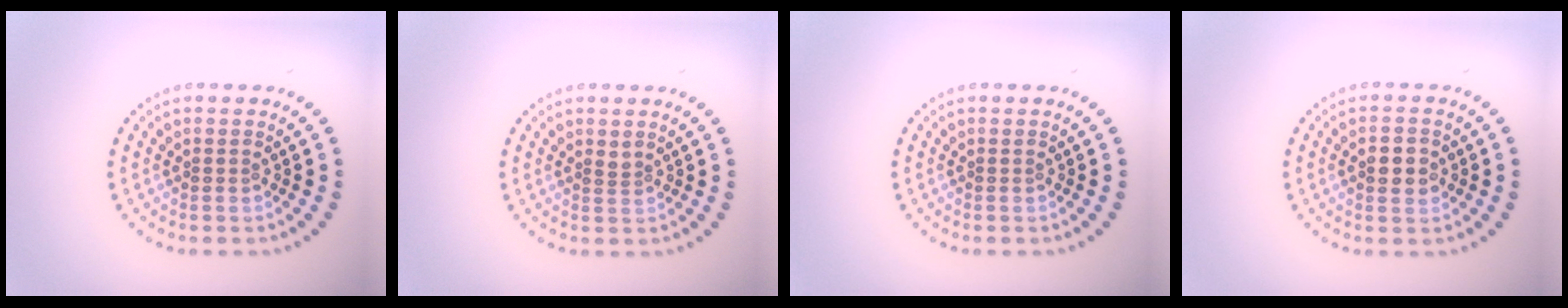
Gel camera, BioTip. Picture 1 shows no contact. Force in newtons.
{"total": 0.9, "press": 0.5, "slide": 0.7}
{"total": 0.0}
{"total": 2.3, "press": 2.3, "slide": 0.2}